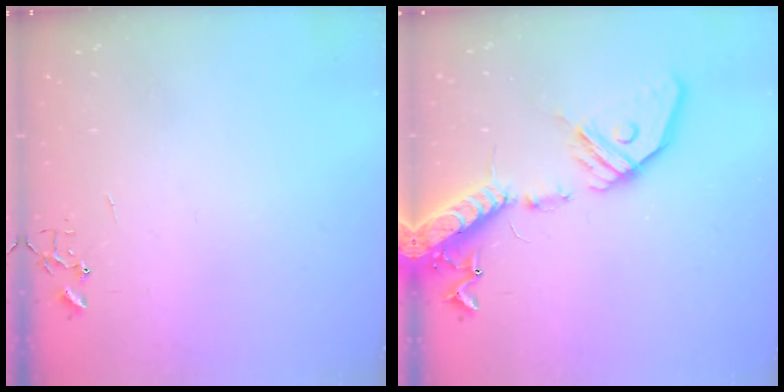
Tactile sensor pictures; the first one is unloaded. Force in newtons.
{"total": 19.7, "press": 19.4, "slide": 3.9}